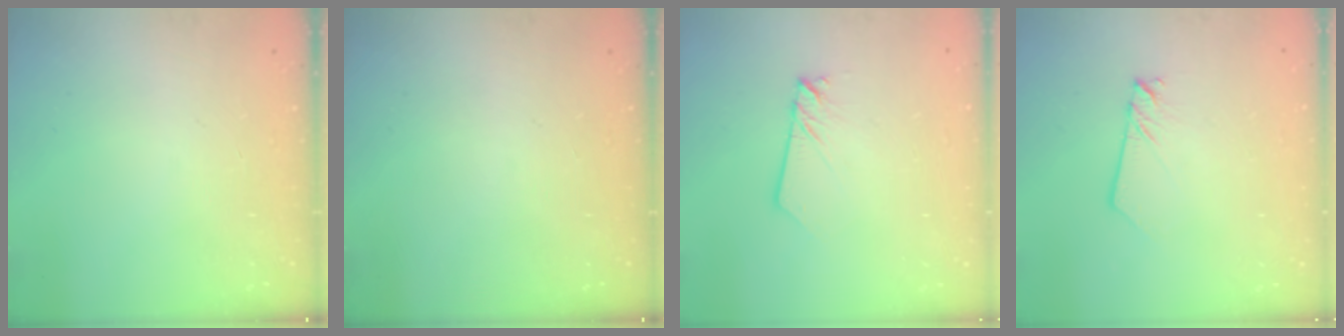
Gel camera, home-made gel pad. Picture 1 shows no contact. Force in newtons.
{"total": 0.0}
{"total": 1.9, "press": 1.9, "slide": 0.2}
{"total": 2.5, "press": 2.5, "slide": 0.1}